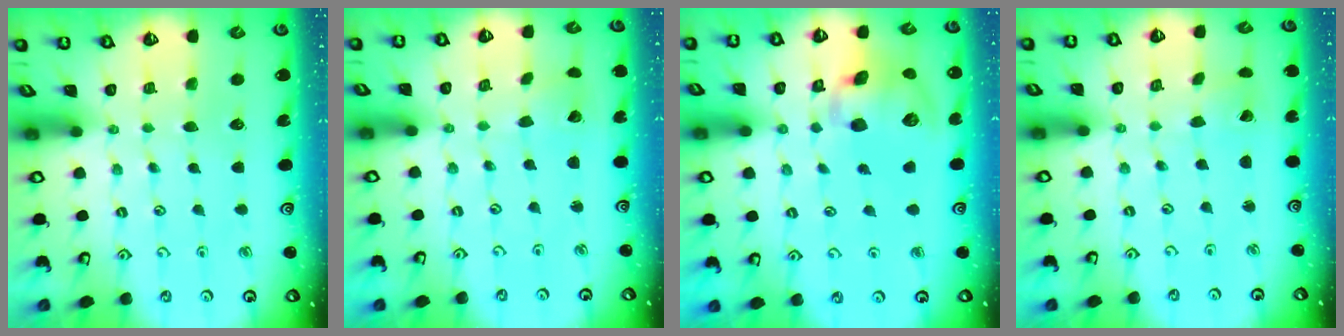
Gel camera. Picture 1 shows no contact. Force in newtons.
{"total": 2.0, "press": 2.0, "slide": 0.2}
{"total": 13.5, "press": 13.4, "slide": 2.2}
{"total": 1.9, "press": 1.9, "slide": 0.0}